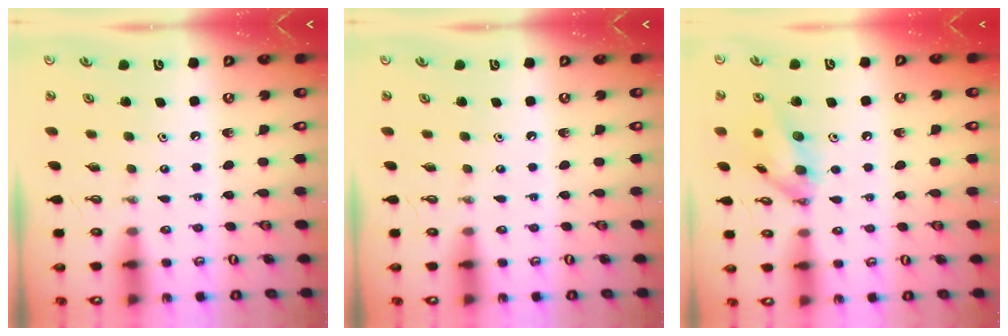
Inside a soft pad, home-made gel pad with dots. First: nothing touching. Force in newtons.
{"total": 0.0}
{"total": 12.3, "press": 12.3, "slide": 0.9}